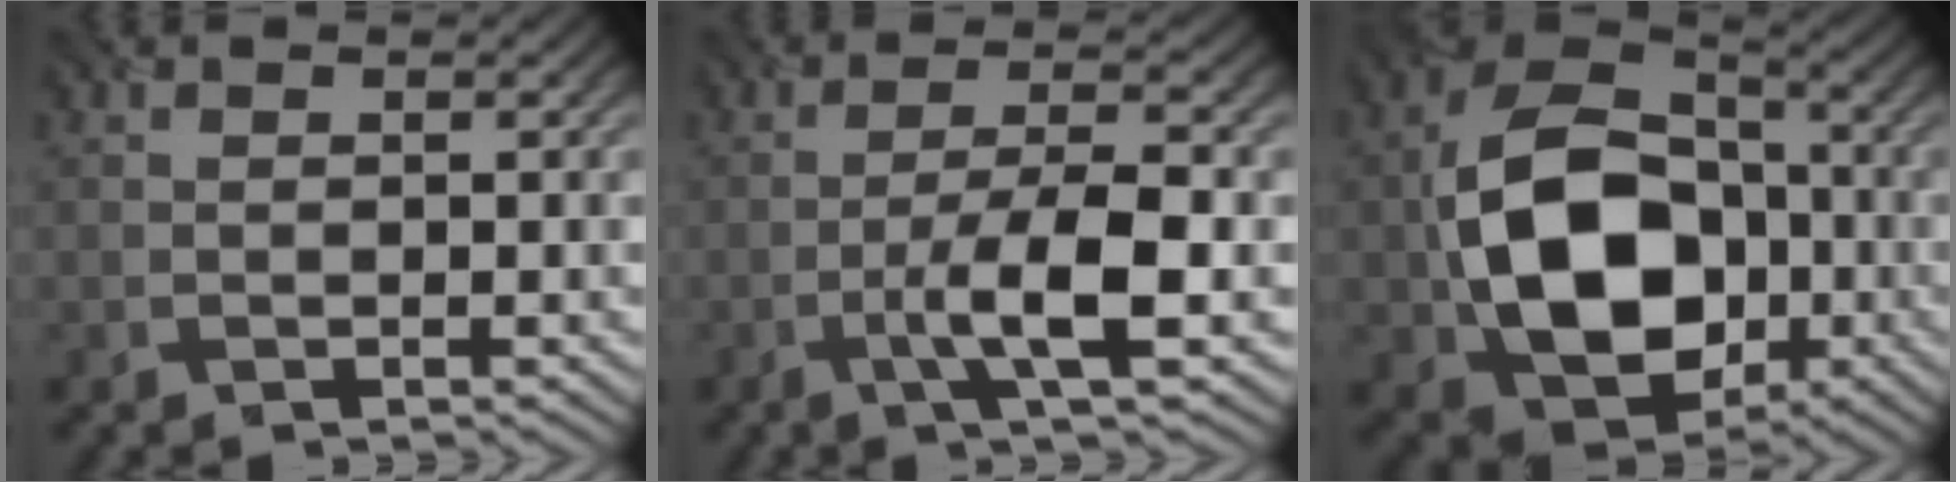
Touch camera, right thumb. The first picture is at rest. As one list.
[{"total": 6.3, "force": [-2.5, 1.1, 5.7], "torque": [-0.105, 0.011, -0.050]}, {"total": 14.3, "force": [-2.7, 10.4, 9.4], "torque": [-0.184, -0.007, -0.054]}]